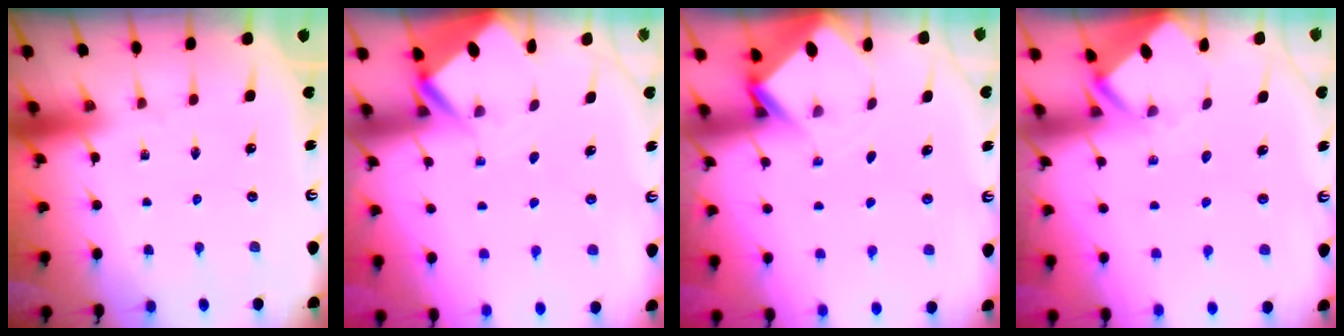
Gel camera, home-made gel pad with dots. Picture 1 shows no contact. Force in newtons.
{"total": 3.8, "press": 3.8, "slide": 0.3}
{"total": 3.1, "press": 3.0, "slide": 0.2}
{"total": 3.0, "press": 3.0, "slide": 0.1}